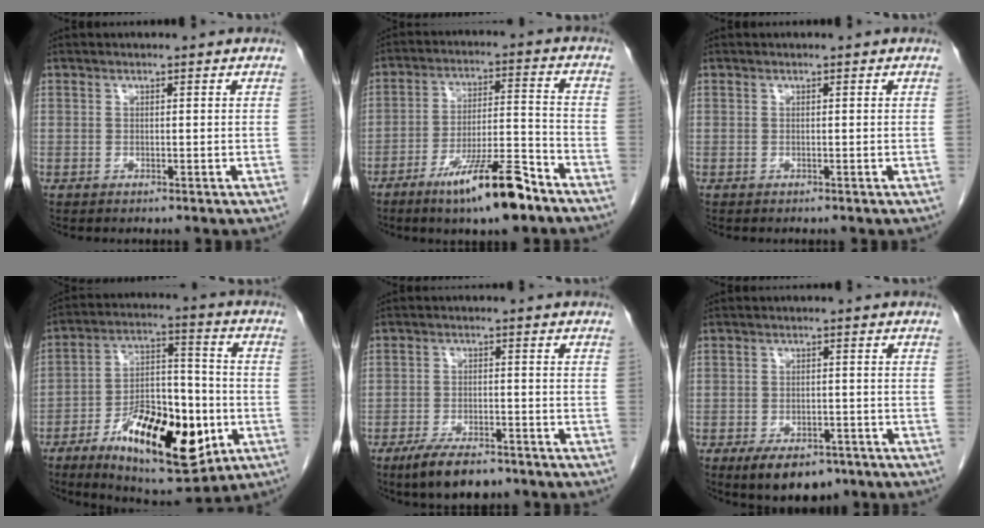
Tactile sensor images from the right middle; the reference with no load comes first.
{"total": 12.6, "force": [-8.4, 1.6, 9.2], "torque": [-0.156, -0.009, -0.141]}
{"total": 0.0}
{"total": 20.2, "force": [-7.9, 7.2, 17.1], "torque": [-0.286, 0.000, -0.116]}
{"total": 7.2, "force": [-5.3, 2.6, 4.1], "torque": [-0.074, -0.006, -0.087]}
{"total": 8.1, "force": [-5.5, 4.1, 4.3], "torque": [-0.061, -0.001, -0.079]}